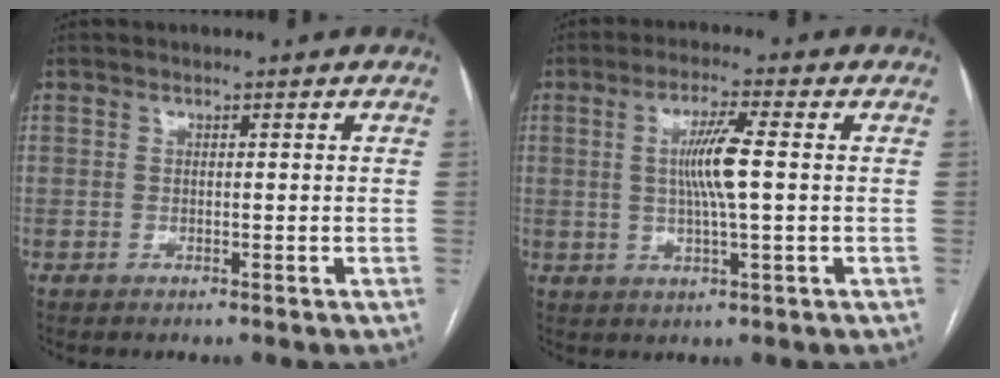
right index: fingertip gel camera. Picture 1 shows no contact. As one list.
[{"total": 6.5, "force": [0.6, 0.0, 6.5], "torque": [-0.124, -0.002, 0.011]}]